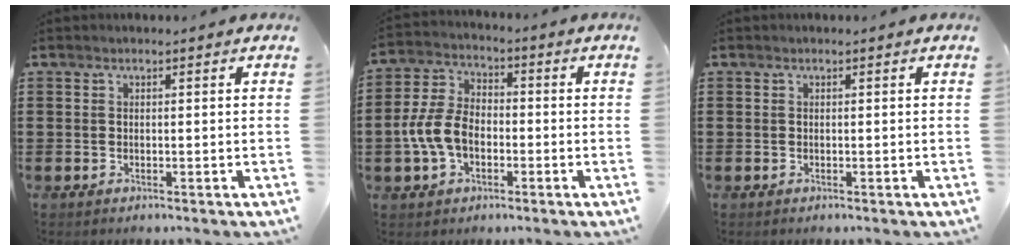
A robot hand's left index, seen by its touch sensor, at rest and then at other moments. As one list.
[{"total": 7.7, "force": [-2.2, 5.0, 5.5], "torque": [-0.147, 0.004, -0.052]}, {"total": 0.0}]